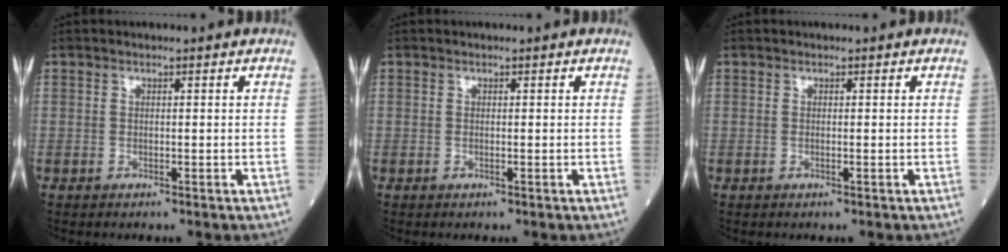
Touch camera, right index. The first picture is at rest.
{"total": 0.0}
{"total": 0.0}